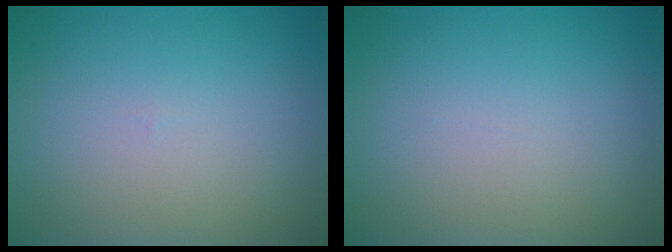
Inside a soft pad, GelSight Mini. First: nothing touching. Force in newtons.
{"total": 0.0}